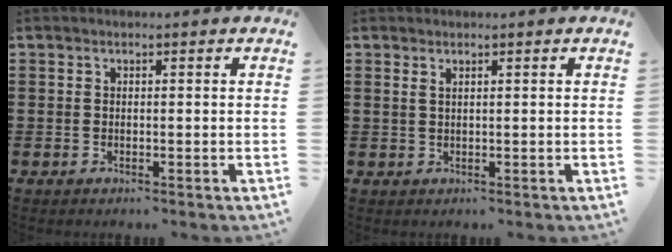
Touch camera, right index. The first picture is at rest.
{"total": 0.8, "force": [0.6, 0.2, 0.6], "torque": [-0.013, 0.002, 0.010]}